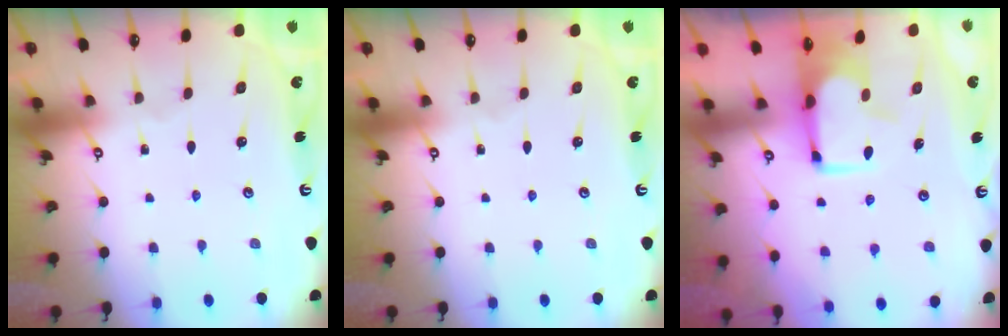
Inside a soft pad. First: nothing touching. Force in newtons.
{"total": 0.0}
{"total": 5.0, "press": 5.0, "slide": 0.6}